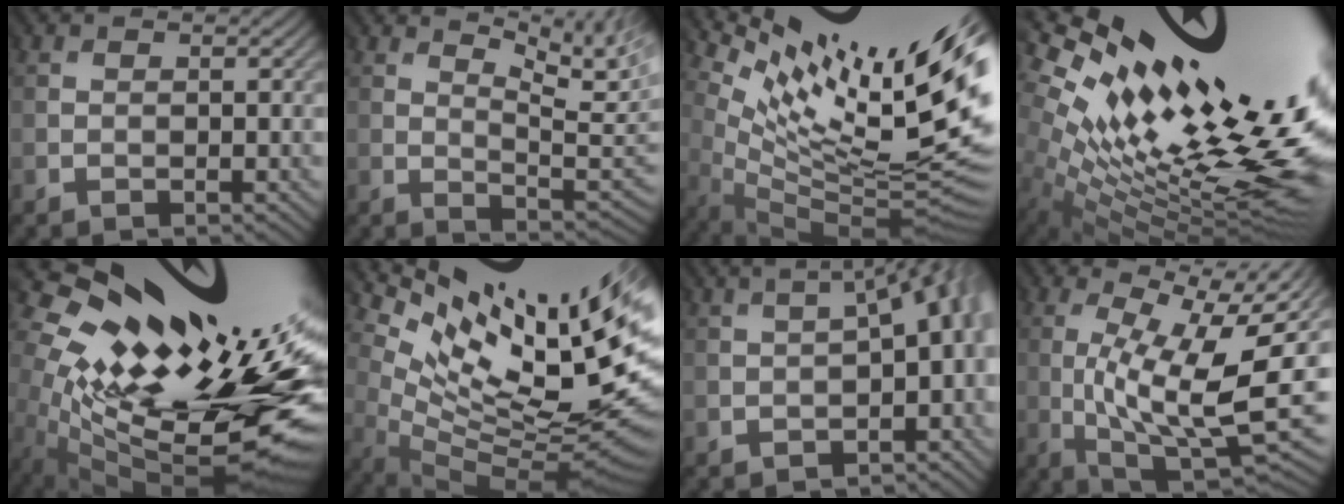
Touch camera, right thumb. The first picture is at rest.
{"total": 12.2, "force": [4.9, 4.5, 10.3], "torque": [-0.162, 0.024, 0.091]}
{"total": 15.0, "force": [6.0, 3.9, 13.2], "torque": [-0.224, -0.009, 0.130]}
{"total": 17.4, "force": [5.5, 6.5, 15.2], "torque": [-0.244, 0.002, 0.109]}
{"total": 17.2, "force": [1.5, 7.4, 15.4], "torque": [-0.260, -0.004, 0.042]}
{"total": 13.5, "force": [6.0, 4.0, 11.4], "torque": [-0.196, -0.010, 0.136]}
{"total": 6.6, "force": [-2.4, 2.8, 5.5], "torque": [-0.055, -0.011, -0.021]}
{"total": 15.1, "force": [-1.9, 5.4, 14.0], "torque": [-0.208, -0.009, -0.024]}